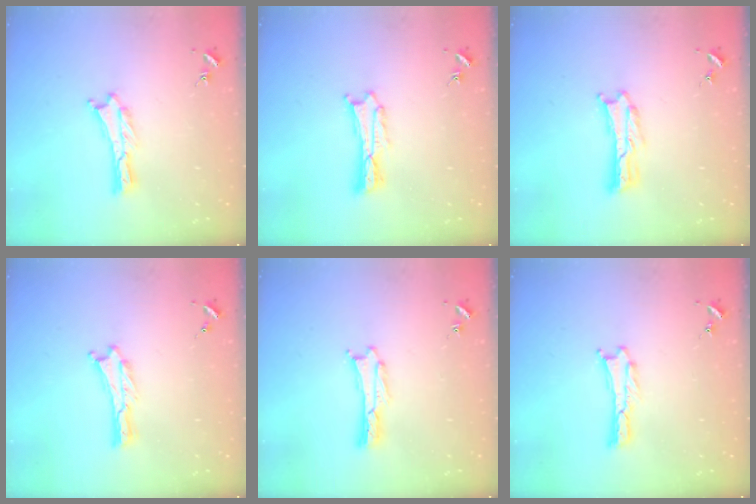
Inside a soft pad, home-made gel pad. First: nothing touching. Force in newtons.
{"total": 1.2, "press": 1.2, "slide": 0.2}
{"total": 1.0, "press": 1.0, "slide": 0.2}
{"total": 0.0}
{"total": 0.0}
{"total": 0.0}